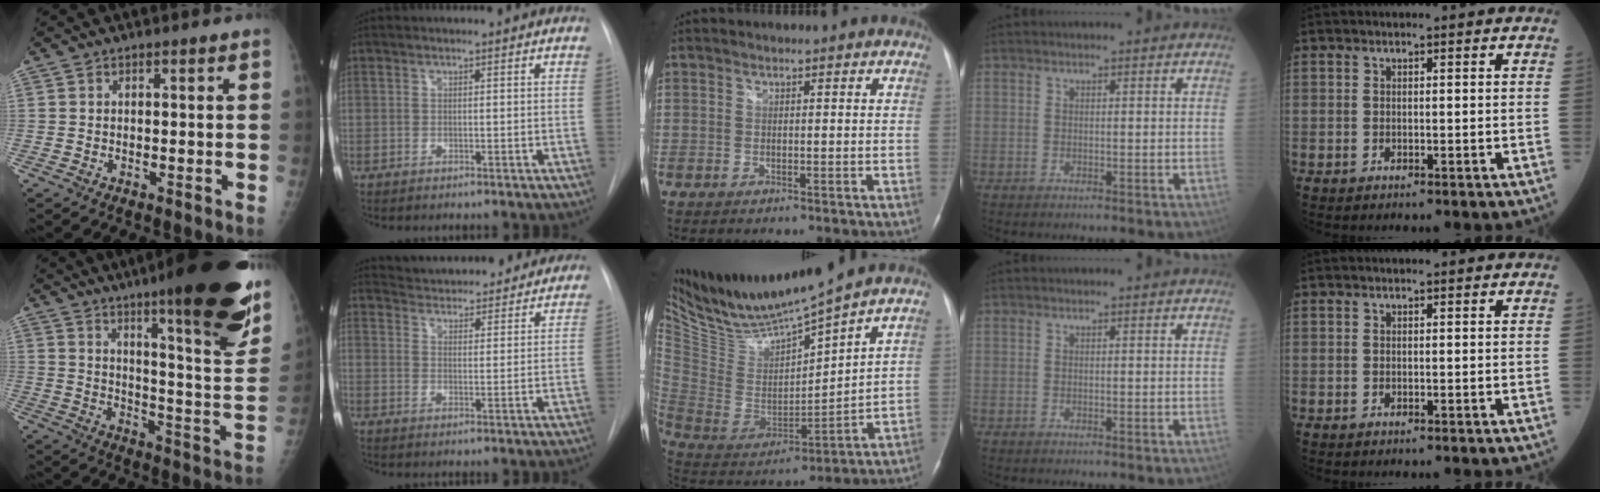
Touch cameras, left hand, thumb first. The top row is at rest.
{"thumb": {"total": 27.6, "force": [17.2, 4.2, 21.1], "torque": [-0.258, -0.074, 0.243]}, "index": {"total": 17.9, "force": [16.7, 4.3, 4.6], "torque": [-0.066, 0.001, 0.216]}, "middle": {"total": 14.7, "force": [13.7, -0.4, 5.3], "torque": [-0.112, -0.024, 0.269]}}